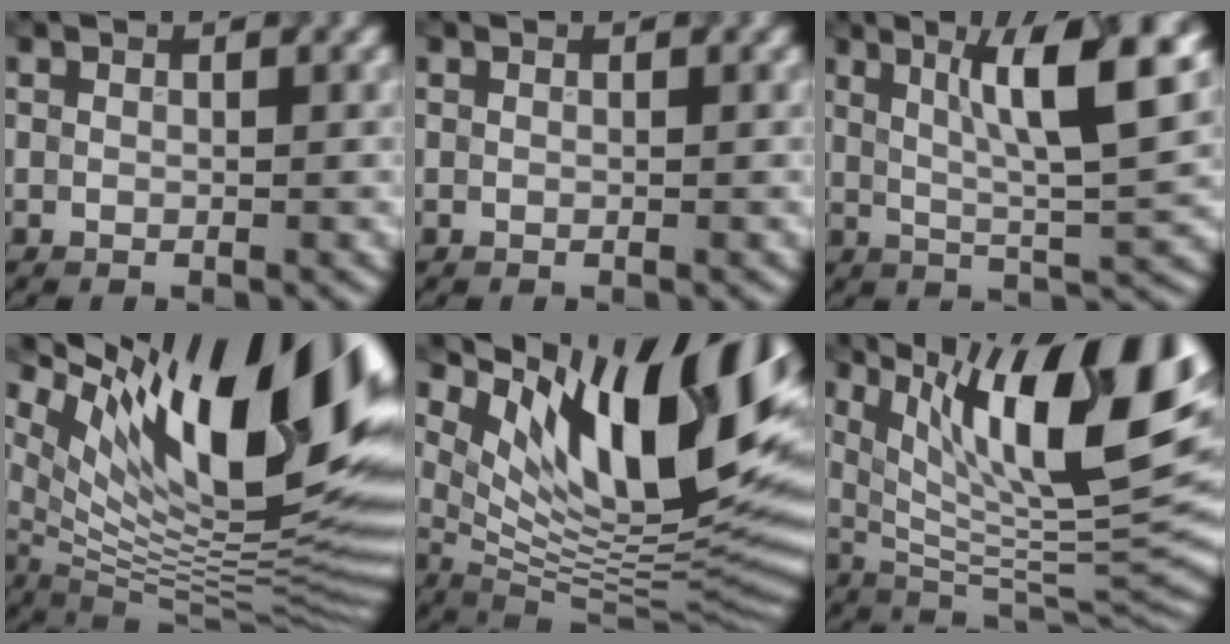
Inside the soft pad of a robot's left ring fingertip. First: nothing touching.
{"total": 0.0}
{"total": 9.1, "force": [3.2, 1.9, 8.3], "torque": [-0.121, 0.006, 0.056]}
{"total": 17.9, "force": [7.9, 6.2, 14.8], "torque": [-0.246, 0.013, 0.146]}
{"total": 15.5, "force": [6.5, 5.6, 12.9], "torque": [-0.180, -0.007, 0.120]}
{"total": 15.9, "force": [6.4, 5.1, 13.6], "torque": [-0.211, 0.004, 0.111]}